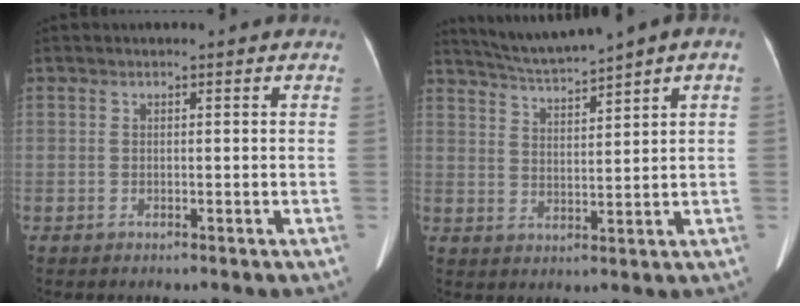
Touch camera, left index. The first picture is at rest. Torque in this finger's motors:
{"motor_torque": [-1.21, -0.93, -0.82, 0.02]}